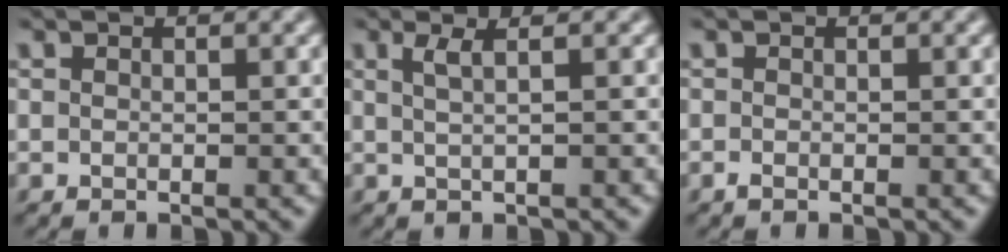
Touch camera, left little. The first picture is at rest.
{"total": 1.6, "force": [0.6, 0.2, 1.5], "torque": [-0.027, 0.005, 0.008]}
{"total": 0.5, "force": [-0.3, 0.2, 0.3], "torque": [-0.008, -0.001, -0.008]}